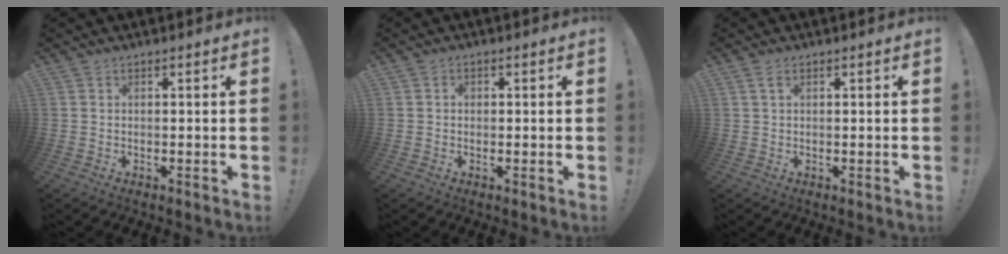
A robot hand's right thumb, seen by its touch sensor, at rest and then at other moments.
{"total": 1.0, "force": [-0.3, 0.8, 0.5], "torque": [-0.017, 0.007, -0.005]}
{"total": 2.5, "force": [1.1, 1.2, 1.8], "torque": [-0.033, 0.002, 0.020]}